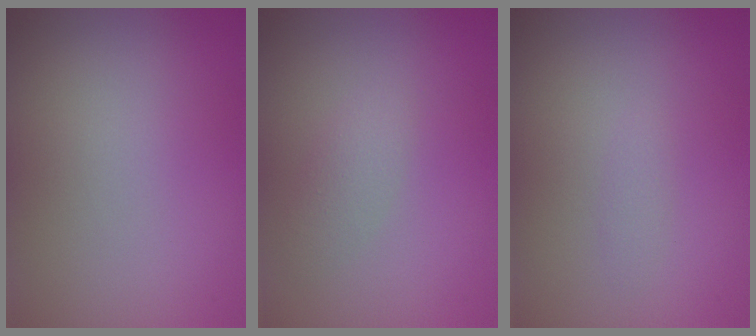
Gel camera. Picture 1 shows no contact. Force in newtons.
{"total": 1.4, "press": 1.4, "slide": 0.1}
{"total": 0.6, "press": 0.6, "slide": 0.0}